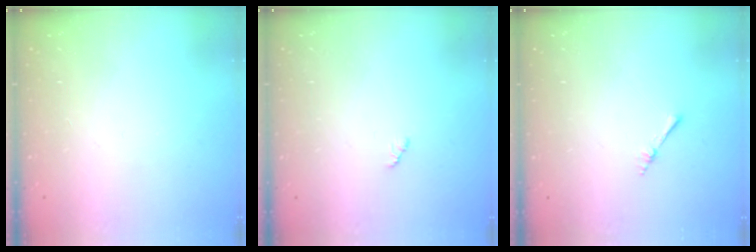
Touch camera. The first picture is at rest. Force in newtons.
{"total": 2.1, "press": 2.1, "slide": 0.3}
{"total": 2.2, "press": 2.1, "slide": 0.3}